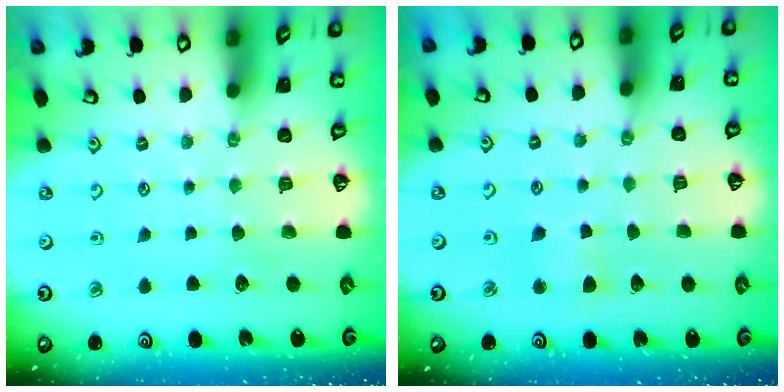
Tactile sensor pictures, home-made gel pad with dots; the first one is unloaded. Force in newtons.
{"total": 3.0, "press": 3.0, "slide": 0.5}